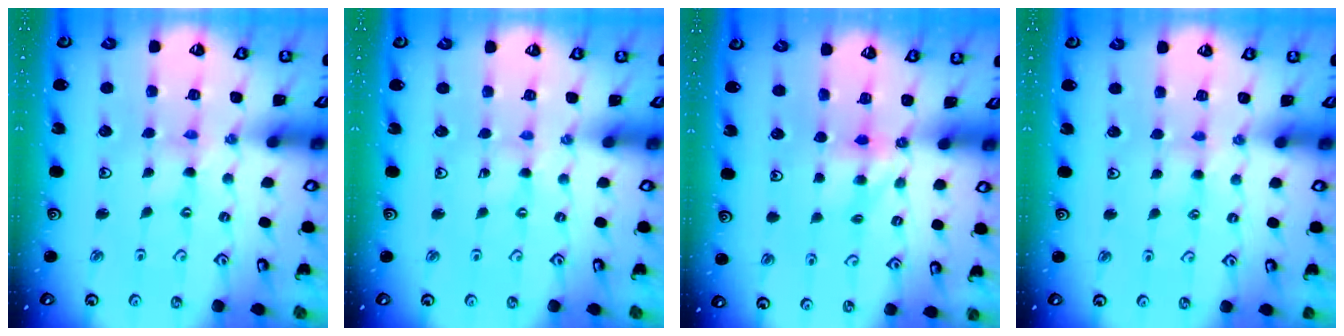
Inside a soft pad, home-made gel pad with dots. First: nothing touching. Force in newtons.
{"total": 0.0}
{"total": 5.4, "press": 5.4, "slide": 0.1}
{"total": 2.6, "press": 2.6, "slide": 0.4}